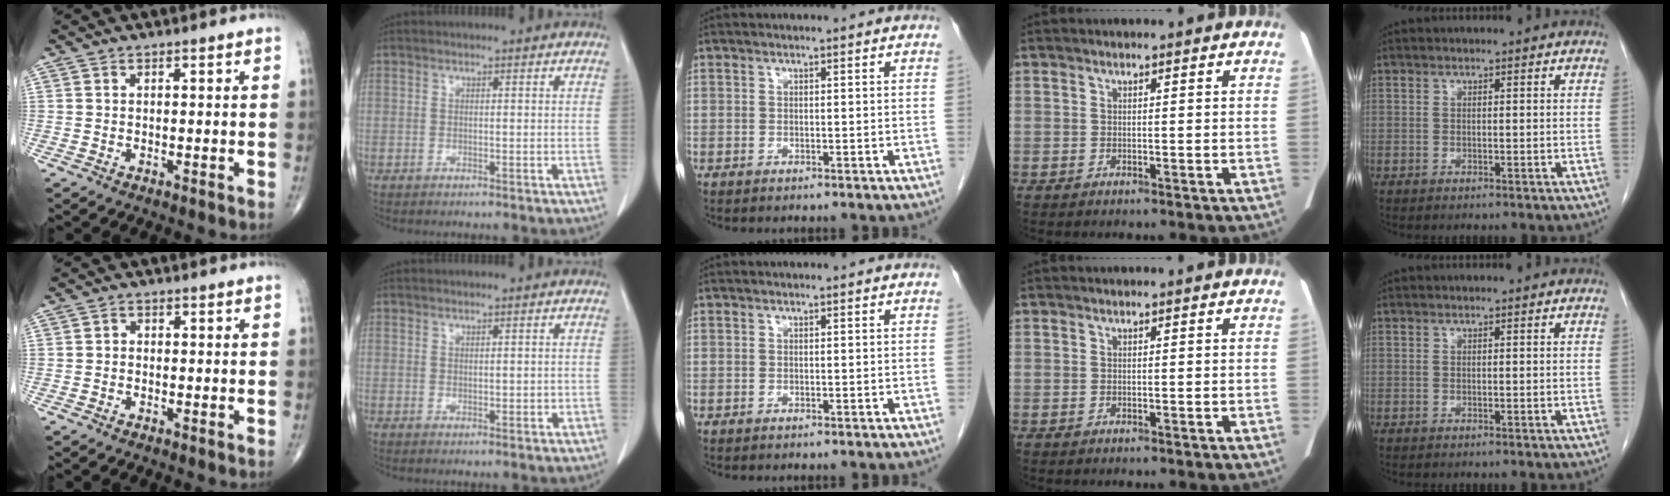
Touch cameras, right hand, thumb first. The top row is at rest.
{"thumb": {"total": 1.1, "force": [-0.1, 0.9, 0.5], "torque": [0.002, 0.005, -0.006]}, "index": {"total": 1.6, "force": [0.2, 0.8, 1.3], "torque": [-0.023, -0.002, 0.006]}}